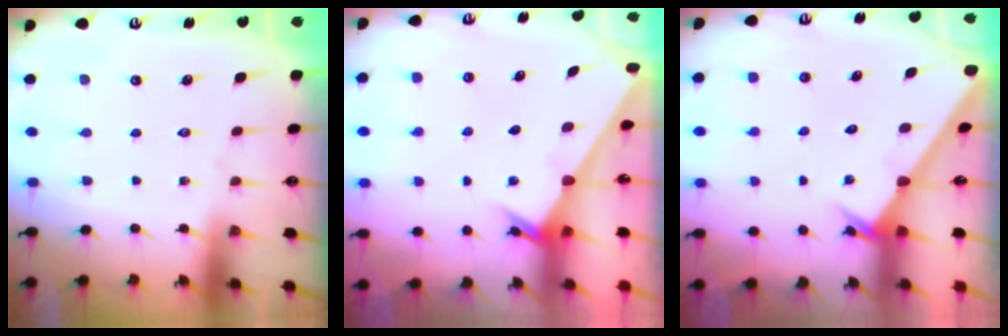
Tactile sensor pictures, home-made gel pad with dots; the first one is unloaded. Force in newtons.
{"total": 2.4, "press": 2.4, "slide": 0.2}
{"total": 2.3, "press": 2.3, "slide": 0.2}